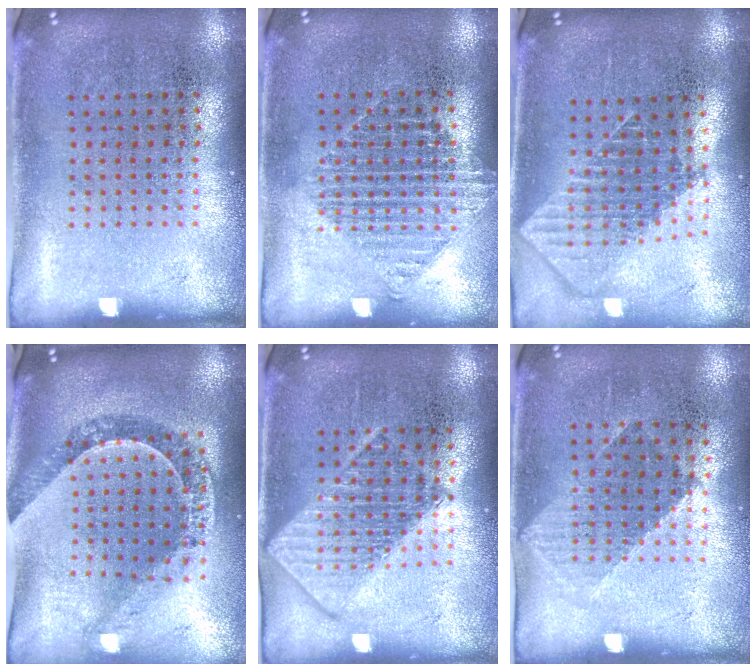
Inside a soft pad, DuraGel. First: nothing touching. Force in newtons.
{"total": 1.1, "press": 1.1, "slide": 0.3}
{"total": 1.9, "press": 1.5, "slide": 1.2}
{"total": 1.1, "press": 1.1, "slide": 0.3}
{"total": 2.9, "press": 2.9, "slide": 0.3}
{"total": 1.0, "press": 0.8, "slide": 0.5}